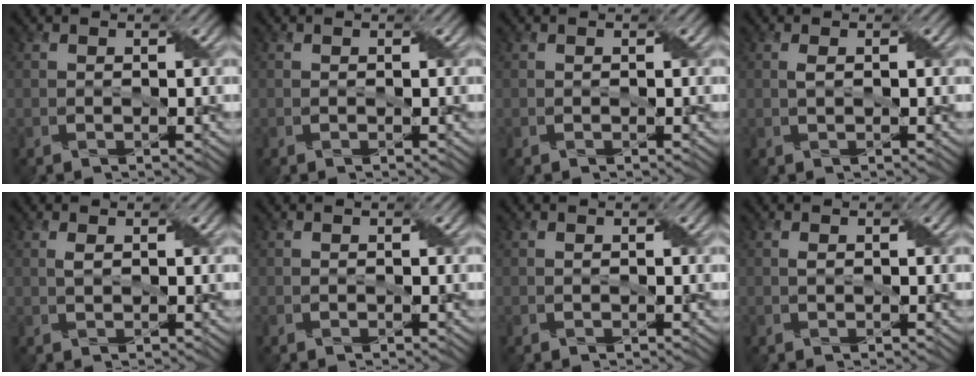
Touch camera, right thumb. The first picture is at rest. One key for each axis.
{"total": 0.0}
{"total": 0.0}
{"total": 0.9, "fx": 0.2, "fy": 0.3, "fz": 0.9, "tx": -0.022, "ty": 0.004, "tz": 0.004}
{"total": 0.9, "fx": 0.4, "fy": 0.3, "fz": 0.8, "tx": -0.023, "ty": 0.004, "tz": 0.008}
{"total": 0.0}
{"total": 0.0}
{"total": 0.5, "fx": 0.2, "fy": 0.2, "fz": 0.4, "tx": -0.011, "ty": 0.003, "tz": 0.003}